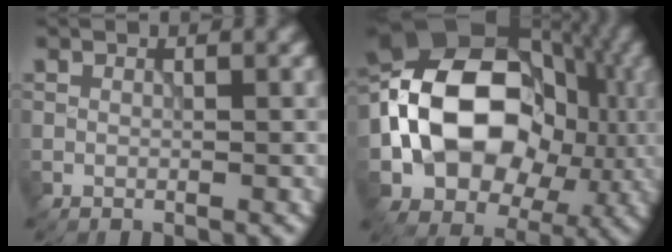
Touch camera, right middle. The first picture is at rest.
{"total": 15.7, "force": [-1.0, 11.9, 10.2], "torque": [-0.176, 0.013, -0.031]}